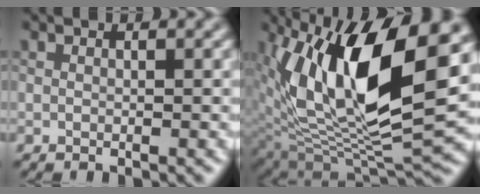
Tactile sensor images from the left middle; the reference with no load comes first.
{"total": 13.9, "force": [4.0, 6.2, 11.8], "torque": [-0.213, -0.002, 0.079]}